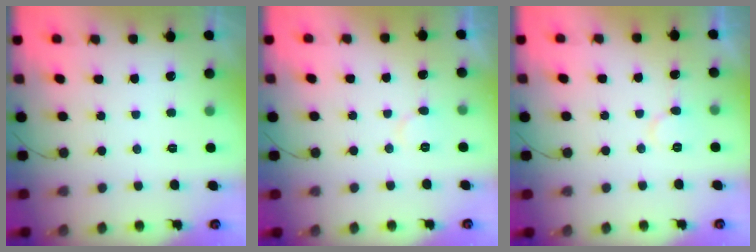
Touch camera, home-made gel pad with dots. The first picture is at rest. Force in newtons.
{"total": 5.7, "press": 5.7, "slide": 0.5}
{"total": 7.3, "press": 7.2, "slide": 0.4}